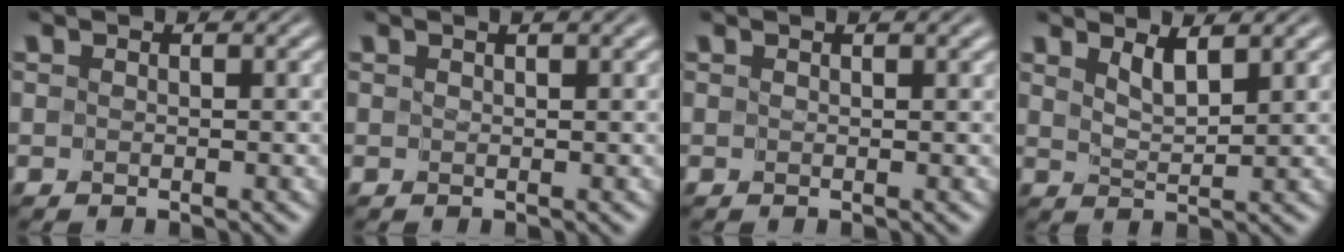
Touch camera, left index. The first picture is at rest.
{"total": 3.2, "force": [1.9, 1.2, 2.3], "torque": [-0.015, 0.009, 0.004]}
{"total": 2.0, "force": [1.3, 0.6, 1.4], "torque": [-0.009, 0.000, 0.010]}
{"total": 2.1, "force": [1.6, 0.3, 1.2], "torque": [-0.018, -0.007, 0.032]}